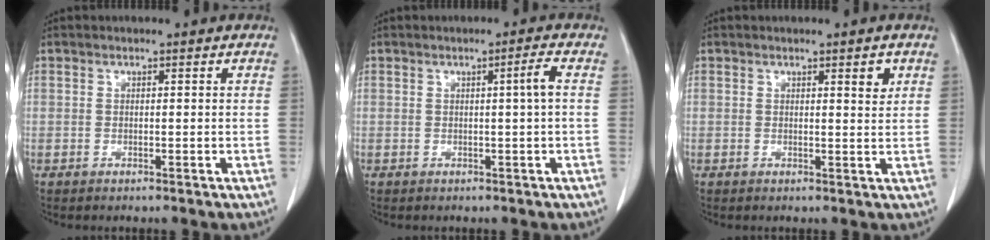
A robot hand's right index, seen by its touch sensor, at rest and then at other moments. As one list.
[{"total": 2.1, "force": [0.2, -0.7, 1.9], "torque": [-0.032, 0.000, 0.005]}, {"total": 2.0, "force": [1.2, 0.3, 1.7], "torque": [-0.023, -0.006, 0.015]}]